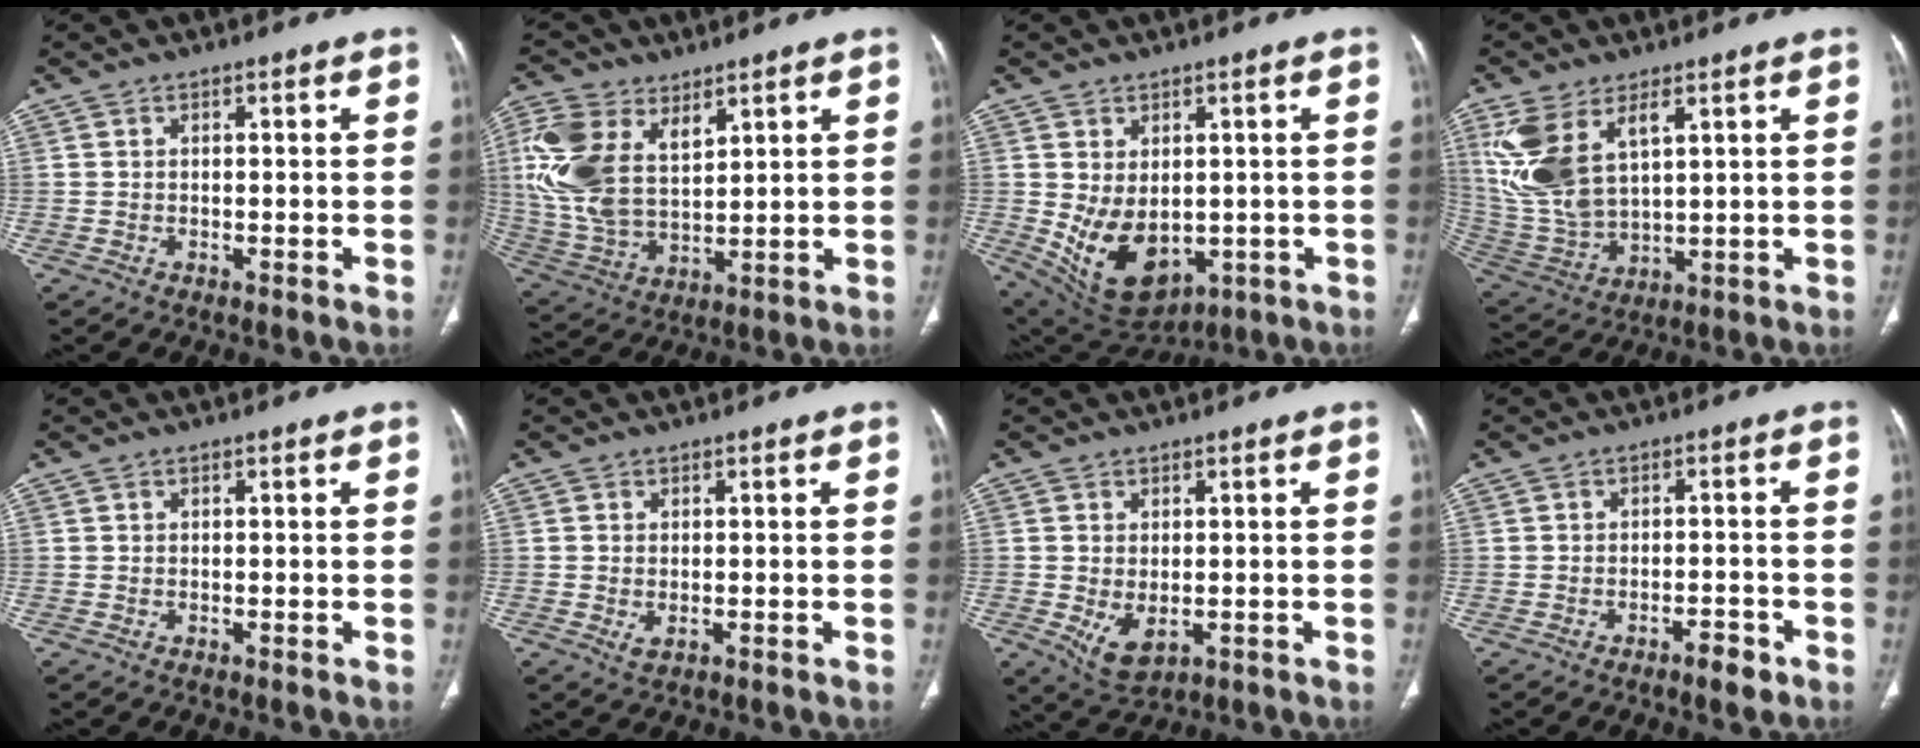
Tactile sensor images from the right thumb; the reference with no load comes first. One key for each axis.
{"total": 15.1, "fx": 5.9, "fy": 9.2, "fz": 10.5, "tx": -0.222, "ty": -0.018, "tz": 0.127}
{"total": 12.5, "fx": -1.3, "fy": 8.3, "fz": 9.2, "tx": -0.141, "ty": -0.012, "tz": 0.016}
{"total": 13.8, "fx": 5.8, "fy": 7.1, "fz": 10.4, "tx": -0.223, "ty": -0.016, "tz": 0.135}
{"total": 0.0}
{"total": 1.5, "fx": -0.3, "fy": 0.9, "fz": 1.2, "tx": -0.026, "ty": -0.005, "tz": -0.001}
{"total": 5.3, "fx": -1.0, "fy": 3.2, "fz": 4.1, "tx": -0.072, "ty": -0.011, "tz": -0.001}
{"total": 3.3, "fx": -2.2, "fy": 1.1, "fz": 2.2, "tx": -0.027, "ty": 0.013, "tz": -0.031}